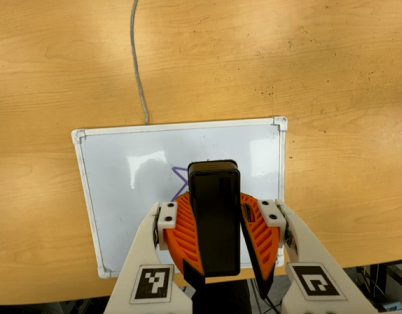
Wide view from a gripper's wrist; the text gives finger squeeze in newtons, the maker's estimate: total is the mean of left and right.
{"total": 13.8, "left": 12.5, "right": 15.0}